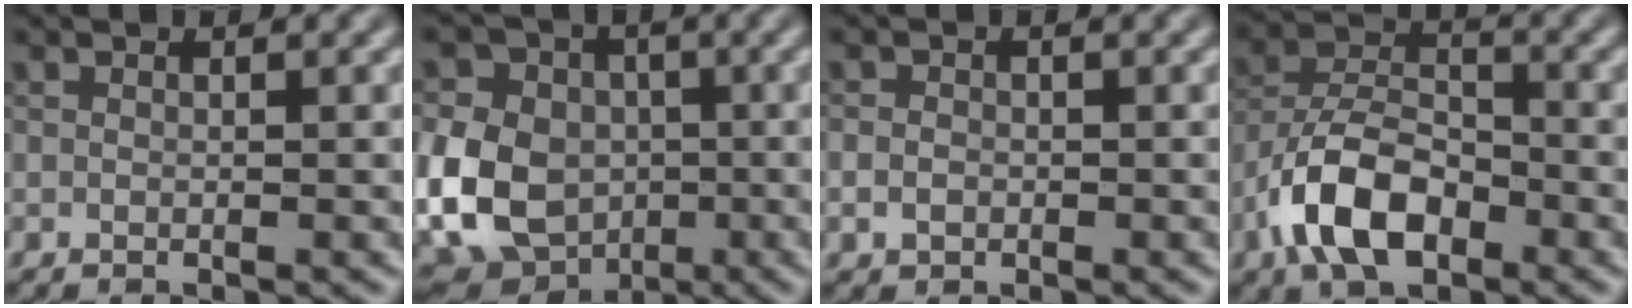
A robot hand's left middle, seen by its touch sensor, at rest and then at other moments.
{"total": 13.5, "force": [-2.2, 11.3, 6.9], "torque": [-0.152, -0.001, -0.066]}
{"total": 1.2, "force": [-0.4, 1.0, 0.5], "torque": [-0.008, 0.001, -0.012]}
{"total": 6.9, "force": [-3.4, 3.7, 4.7], "torque": [-0.084, 0.006, -0.071]}